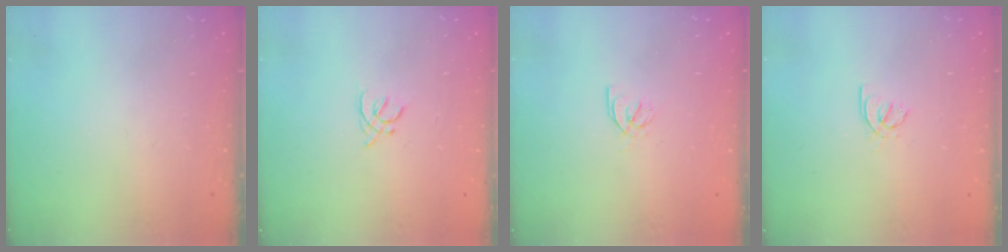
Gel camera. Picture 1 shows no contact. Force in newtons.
{"total": 2.0, "press": 2.0, "slide": 0.6}
{"total": 1.9, "press": 1.8, "slide": 0.5}
{"total": 1.8, "press": 1.8, "slide": 0.3}